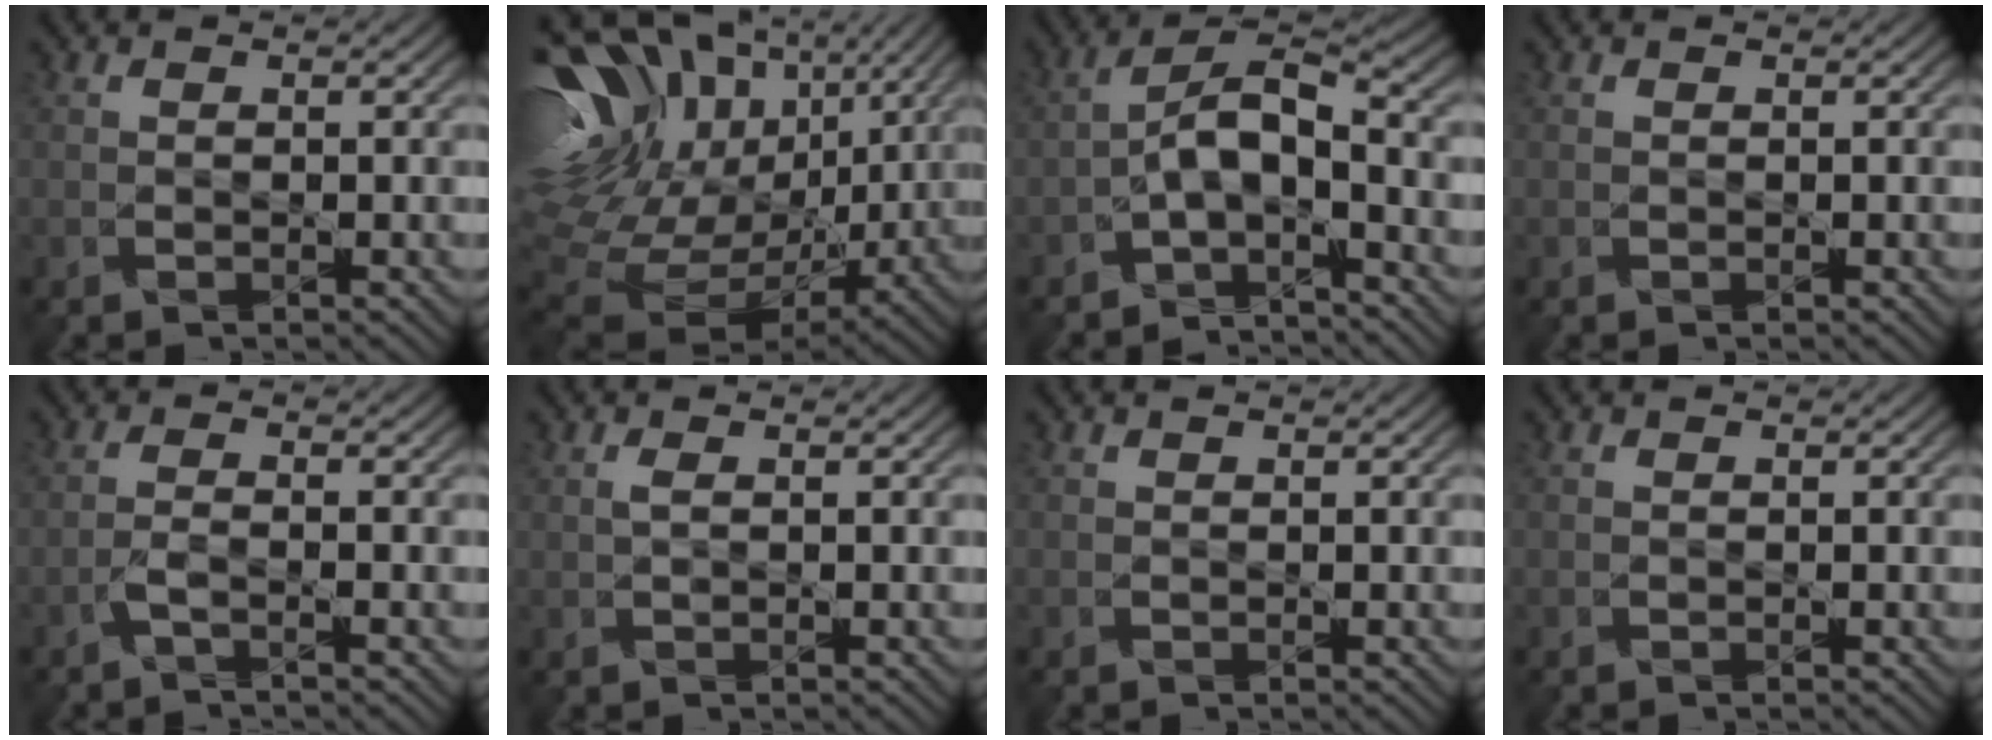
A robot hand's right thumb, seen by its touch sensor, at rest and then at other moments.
{"total": 18.1, "force": [6.7, 12.3, 11.5], "torque": [-0.275, 0.019, 0.164]}
{"total": 6.5, "force": [-3.3, 2.1, 5.2], "torque": [-0.096, 0.010, -0.066]}
{"total": 0.0}
{"total": 1.5, "force": [-1.0, -0.7, 1.0], "torque": [-0.026, 0.008, -0.023]}
{"total": 0.7, "force": [0.7, -0.2, 0.2], "torque": [-0.004, 0.005, 0.014]}
{"total": 0.0}
{"total": 0.0}